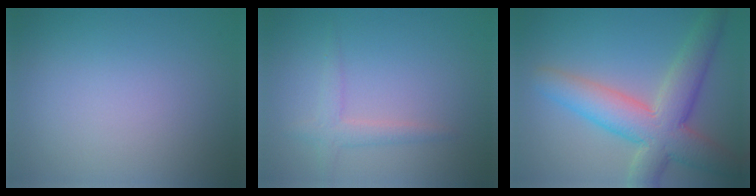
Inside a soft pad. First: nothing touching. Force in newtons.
{"total": 1.9, "press": 1.9, "slide": 0.1}
{"total": 7.9, "press": 7.9, "slide": 0.6}